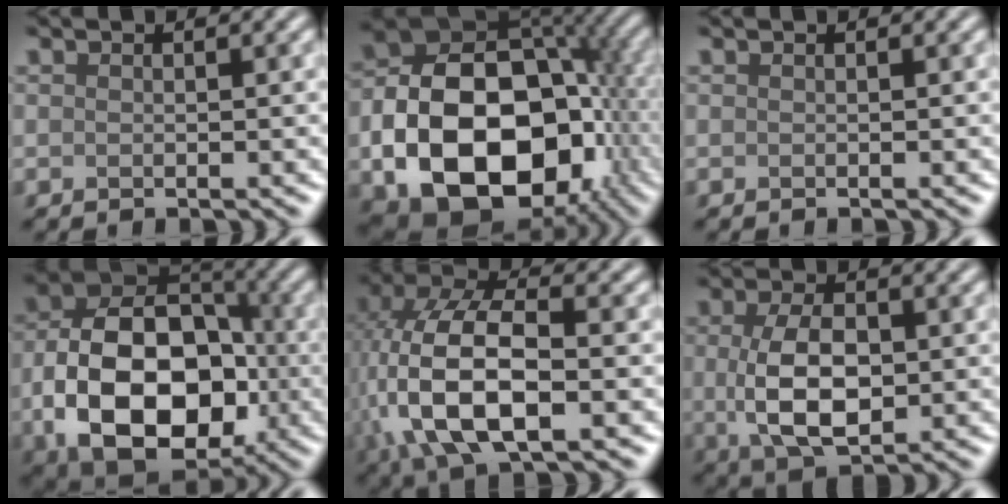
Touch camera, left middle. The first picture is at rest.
{"total": 17.0, "force": [-4.2, 11.7, 11.7], "torque": [-0.198, -0.026, -0.069]}
{"total": 0.0}
{"total": 14.6, "force": [-3.4, 10.1, 10.0], "torque": [-0.167, -0.017, -0.064]}
{"total": 11.3, "force": [-1.6, 5.9, 9.6], "torque": [-0.210, 0.003, -0.034]}
{"total": 6.5, "force": [0.0, 3.6, 5.4], "torque": [-0.114, -0.002, 0.000]}